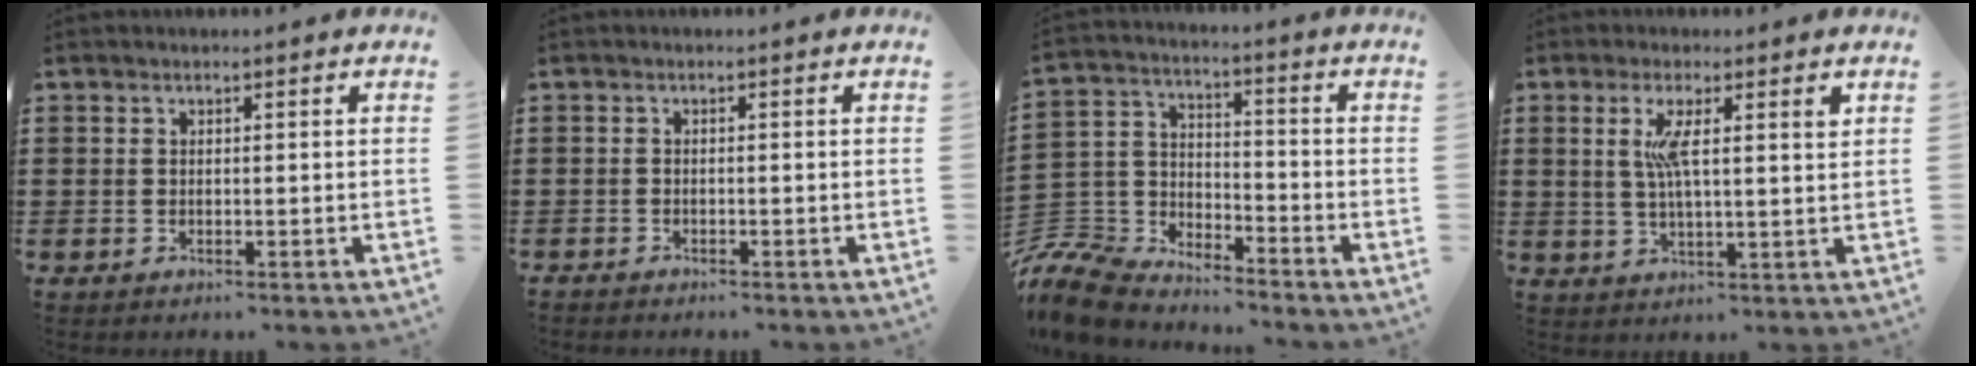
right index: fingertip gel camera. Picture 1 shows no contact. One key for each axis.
{"total": 0.9, "fx": -0.8, "fy": 0.1, "fz": -0.1, "tx": 0.000, "ty": 0.002, "tz": -0.018}
{"total": 8.5, "fx": -8.1, "fy": 2.1, "fz": 1.4, "tx": -0.070, "ty": 0.000, "tz": -0.175}
{"total": 5.5, "fx": 1.8, "fy": 0.9, "fz": 5.1, "tx": -0.097, "ty": -0.002, "tz": 0.024}